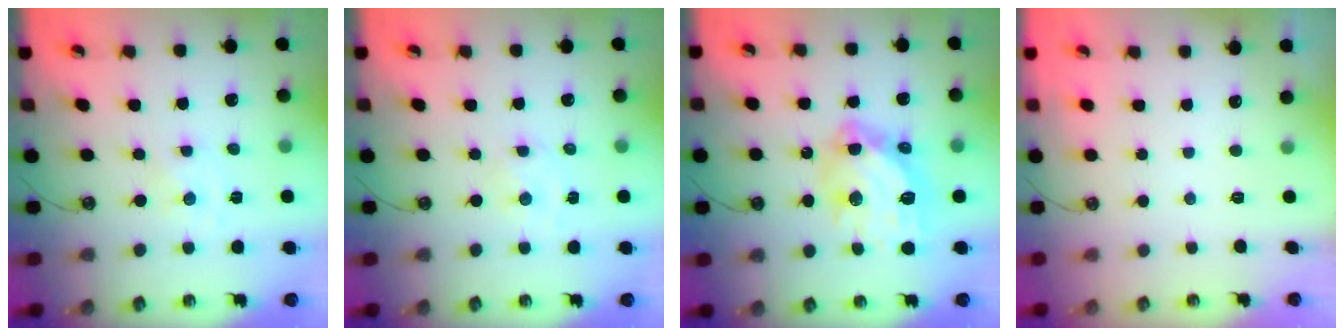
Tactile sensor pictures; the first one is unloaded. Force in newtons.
{"total": 1.0, "press": 1.0, "slide": 0.2}
{"total": 16.6, "press": 16.6, "slide": 1.4}
{"total": 0.0}